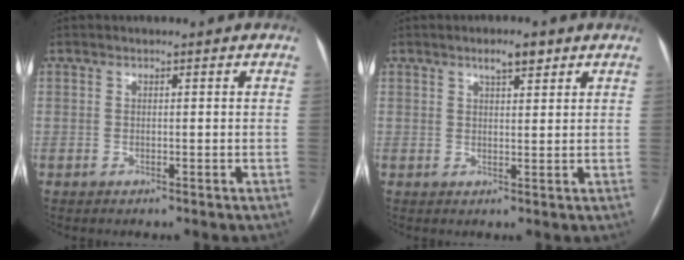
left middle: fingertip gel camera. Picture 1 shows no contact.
{"total": 3.4, "force": [2.3, 0.9, 2.3], "torque": [-0.039, 0.004, 0.036]}